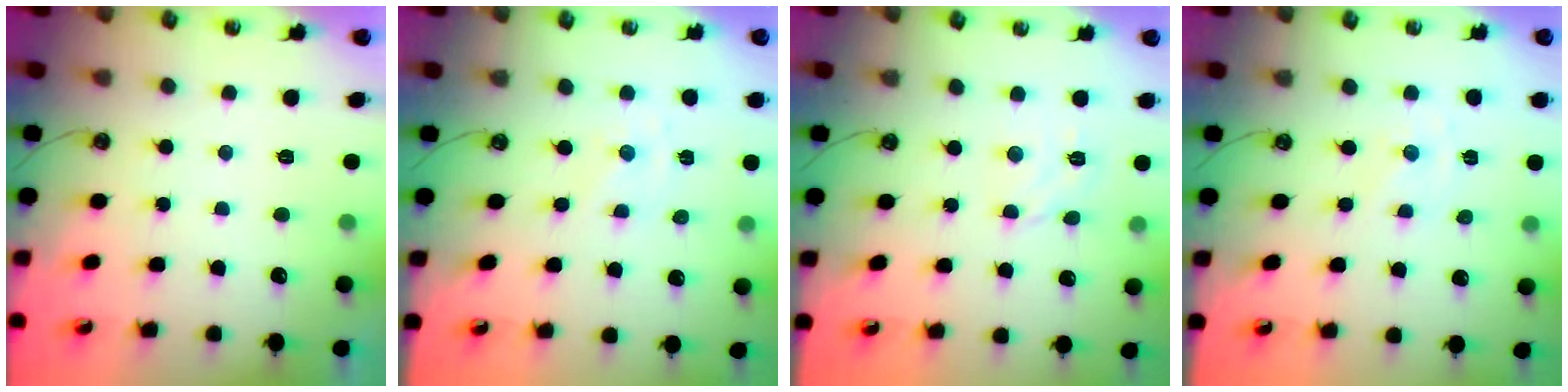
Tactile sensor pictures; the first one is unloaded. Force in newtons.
{"total": 0.0}
{"total": 4.2, "press": 4.2, "slide": 0.4}
{"total": 0.0}